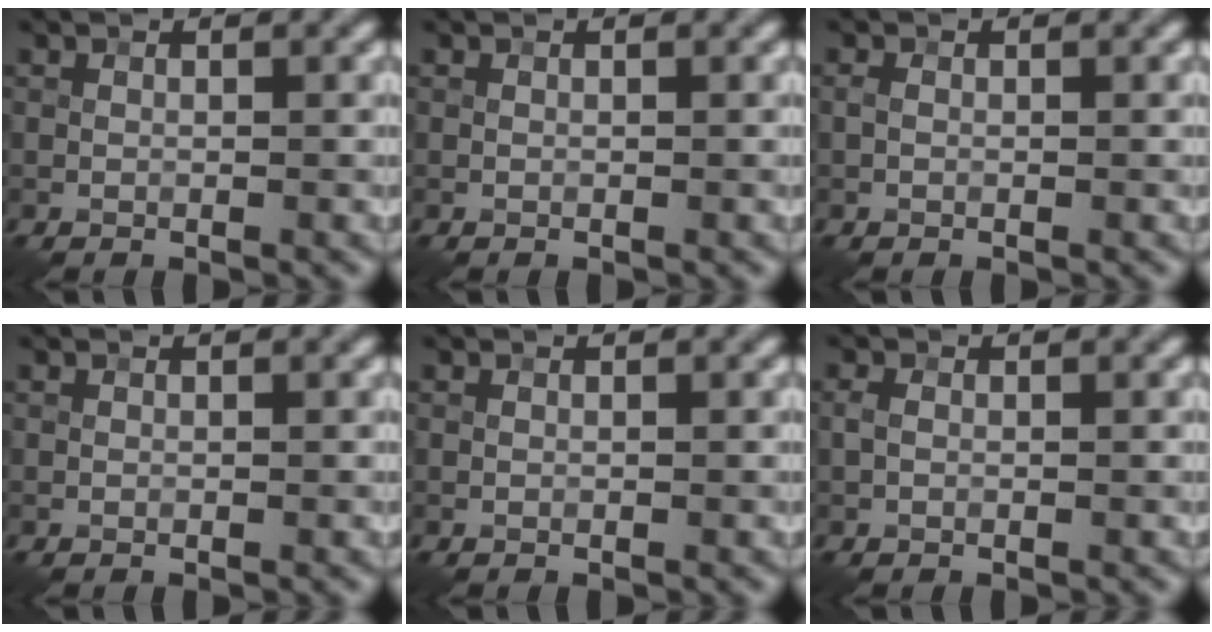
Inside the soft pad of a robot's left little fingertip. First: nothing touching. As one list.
[{"total": 0.0}, {"total": 0.6, "force": [-0.1, 0.5, 0.4], "torque": [-0.008, 0.003, -0.005]}, {"total": 0.0}, {"total": 0.0}, {"total": 0.9, "force": [-0.1, 0.7, 0.6], "torque": [-0.014, 0.004, -0.005]}]